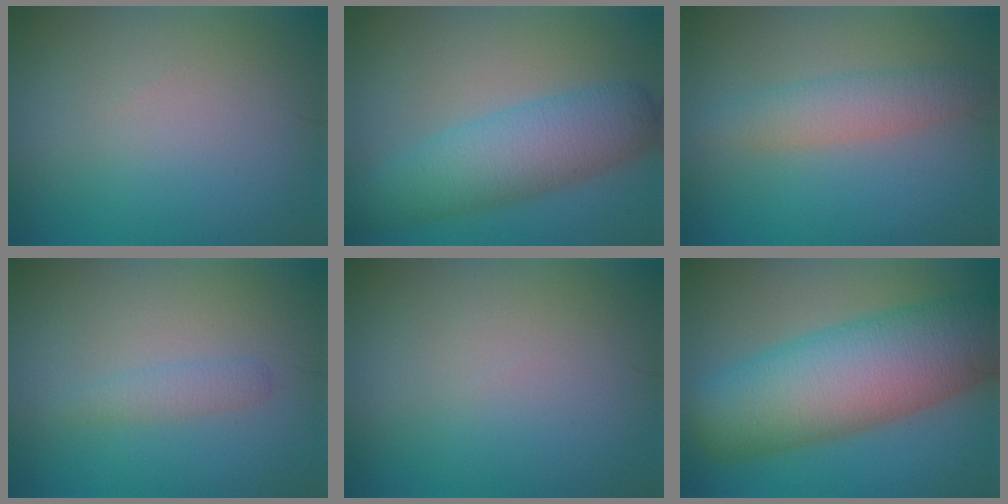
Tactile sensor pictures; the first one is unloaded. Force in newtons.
{"total": 6.5, "press": 6.5, "slide": 0.2}
{"total": 3.0, "press": 3.0, "slide": 0.1}
{"total": 1.3, "press": 1.3, "slide": 0.0}
{"total": 0.0}
{"total": 12.0, "press": 12.0, "slide": 0.5}